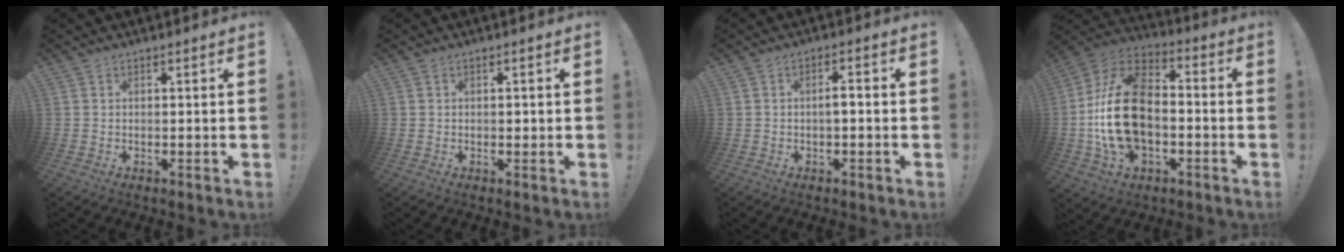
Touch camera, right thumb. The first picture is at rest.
{"total": 0.7, "force": [-0.2, 0.6, 0.3], "torque": [0.004, 0.000, -0.006]}
{"total": 2.8, "force": [-0.8, 0.7, 2.5], "torque": [-0.037, 0.005, -0.019]}
{"total": 22.7, "force": [-2.7, 15.0, 16.9], "torque": [-0.308, 0.032, -0.035]}